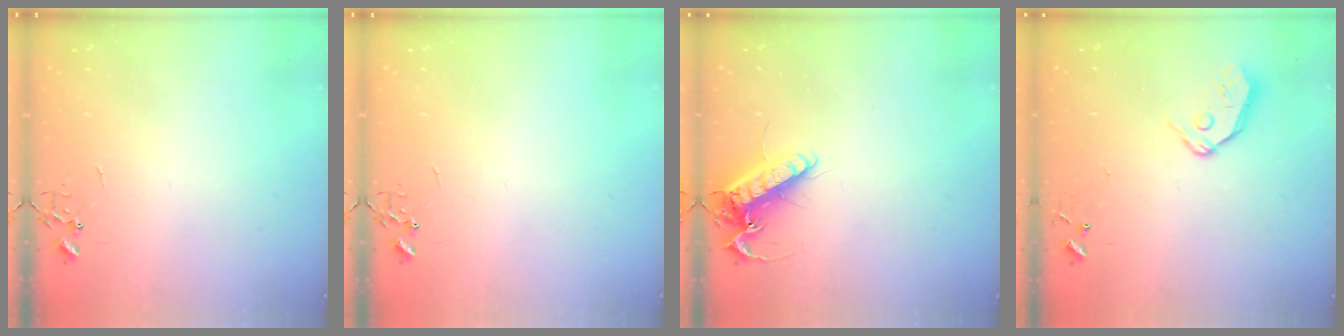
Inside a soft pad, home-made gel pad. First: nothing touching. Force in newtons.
{"total": 0.0}
{"total": 13.7, "press": 13.5, "slide": 2.3}
{"total": 8.7, "press": 8.7, "slide": 1.0}